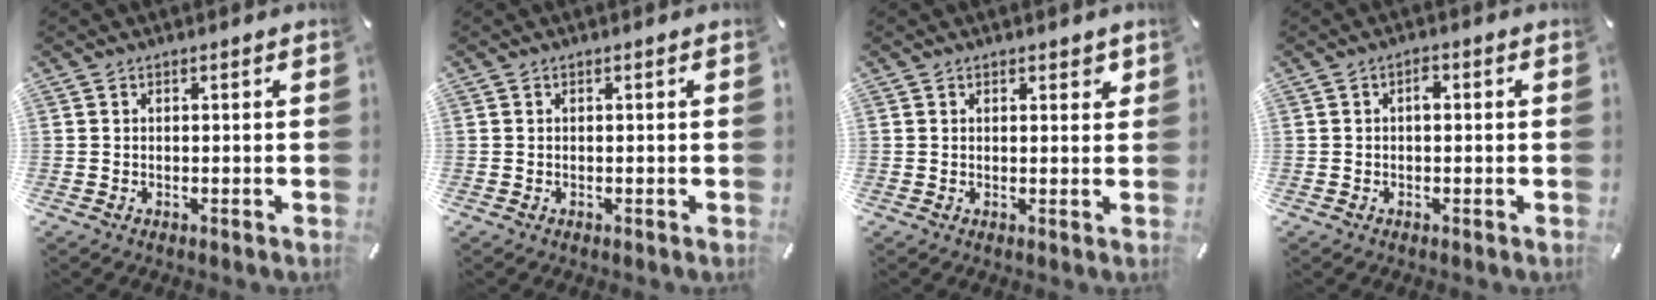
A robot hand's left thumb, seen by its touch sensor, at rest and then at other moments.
{"total": 0.0}
{"total": 1.7, "force": [1.0, 1.1, 0.9], "torque": [-0.010, 0.001, 0.016]}
{"total": 1.7, "force": [0.1, 0.9, 1.5], "torque": [-0.023, 0.004, -0.003]}